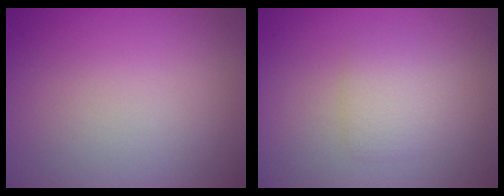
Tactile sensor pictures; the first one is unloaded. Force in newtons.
{"total": 2.0, "press": 2.0, "slide": 0.1}